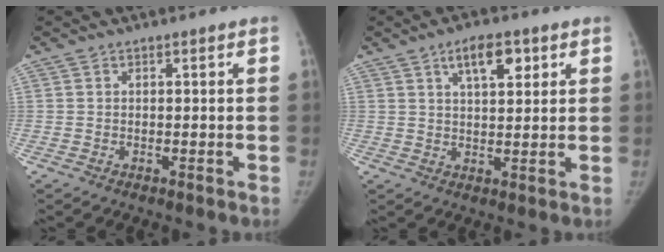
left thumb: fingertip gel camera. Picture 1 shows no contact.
{"total": 6.7, "force": [3.3, 2.9, 5.1], "torque": [-0.065, -0.010, 0.052]}